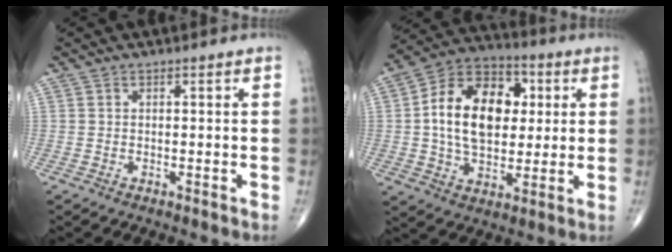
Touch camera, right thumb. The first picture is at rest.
{"total": 18.1, "force": [2.4, 12.0, 13.3], "torque": [-0.196, 0.016, 0.035]}